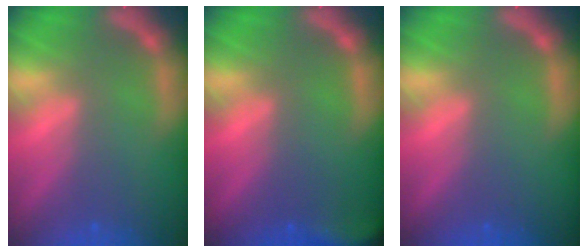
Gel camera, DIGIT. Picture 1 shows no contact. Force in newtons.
{"total": 5.4}
{"total": 0.0}